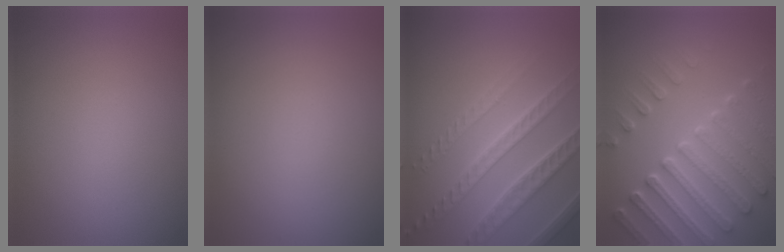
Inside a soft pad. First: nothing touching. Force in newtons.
{"total": 0.0}
{"total": 5.2, "press": 4.6, "slide": 2.4}
{"total": 7.3, "press": 5.5, "slide": 4.8}